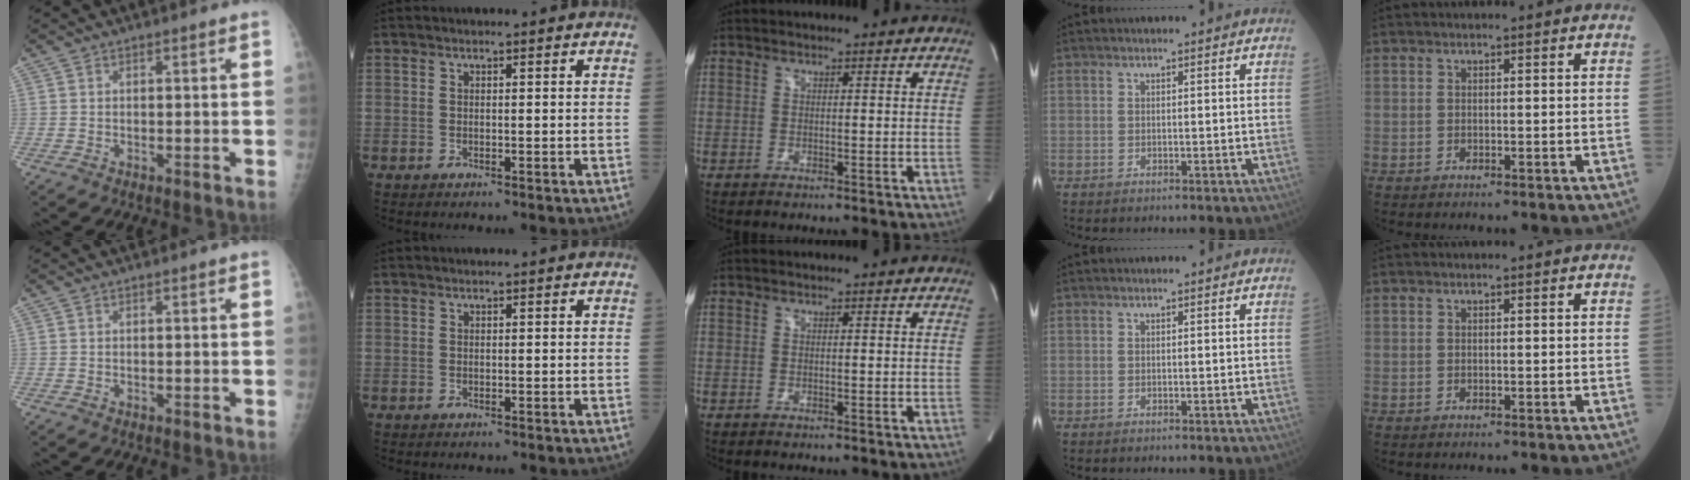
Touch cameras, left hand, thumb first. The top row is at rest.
{}